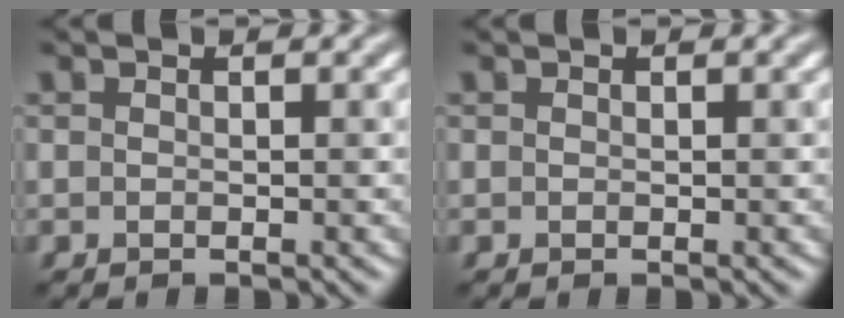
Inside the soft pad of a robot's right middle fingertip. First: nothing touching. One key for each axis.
{"total": 0.0}